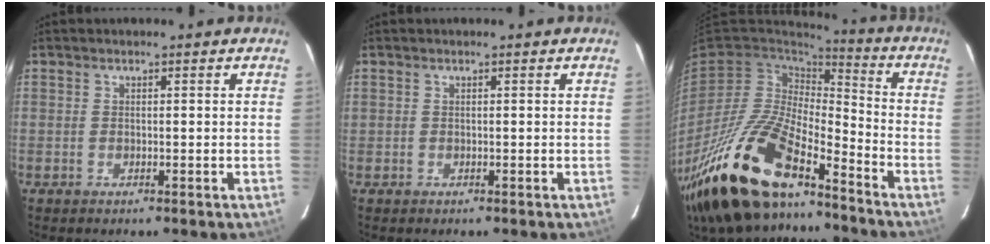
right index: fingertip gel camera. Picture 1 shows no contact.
{"total": 0.0}
{"total": 24.3, "force": [-17.0, 8.4, 15.2], "torque": [-0.312, -0.036, -0.308]}